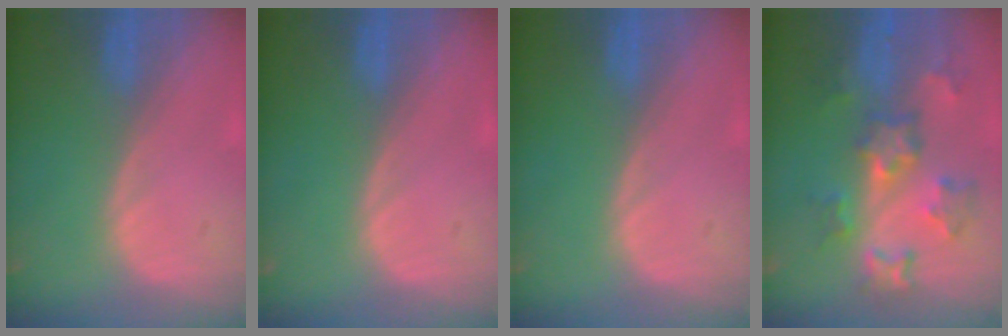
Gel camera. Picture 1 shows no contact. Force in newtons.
{"total": 0.0}
{"total": 0.0}
{"total": 8.8, "press": 7.8, "slide": 4.0}